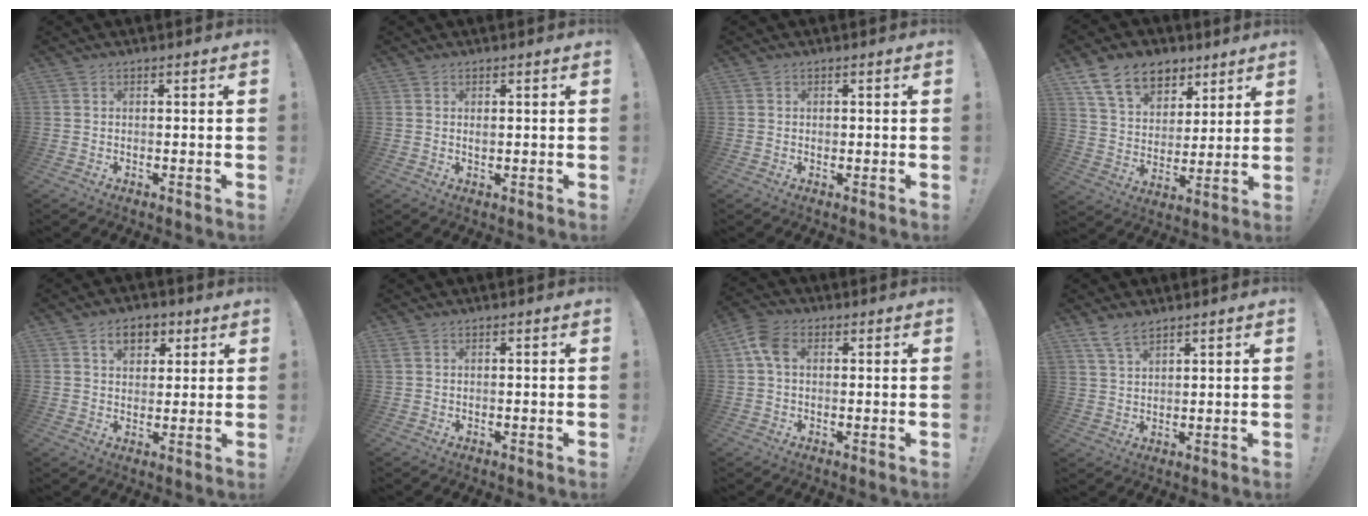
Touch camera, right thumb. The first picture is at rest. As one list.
[{"total": 0.8, "force": [0.2, 0.7, 0.4], "torque": [-0.007, 0.002, 0.003]}, {"total": 0.6, "force": [-0.1, 0.6, 0.1], "torque": [0.003, 0.001, -0.004]}, {"total": 15.4, "force": [9.3, 10.3, 6.8], "torque": [-0.102, -0.054, 0.175]}, {"total": 7.6, "force": [3.5, 5.4, 4.0], "torque": [-0.045, -0.006, 0.062]}, {"total": 0.8, "force": [0.4, 0.4, 0.5], "torque": [-0.012, 0.003, 0.008]}, {"total": 6.7, "force": [1.5, 4.6, 4.6], "torque": [-0.097, 0.007, 0.029]}, {"total": 5.9, "force": [4.8, 2.3, 2.7], "torque": [-0.050, -0.023, 0.091]}]